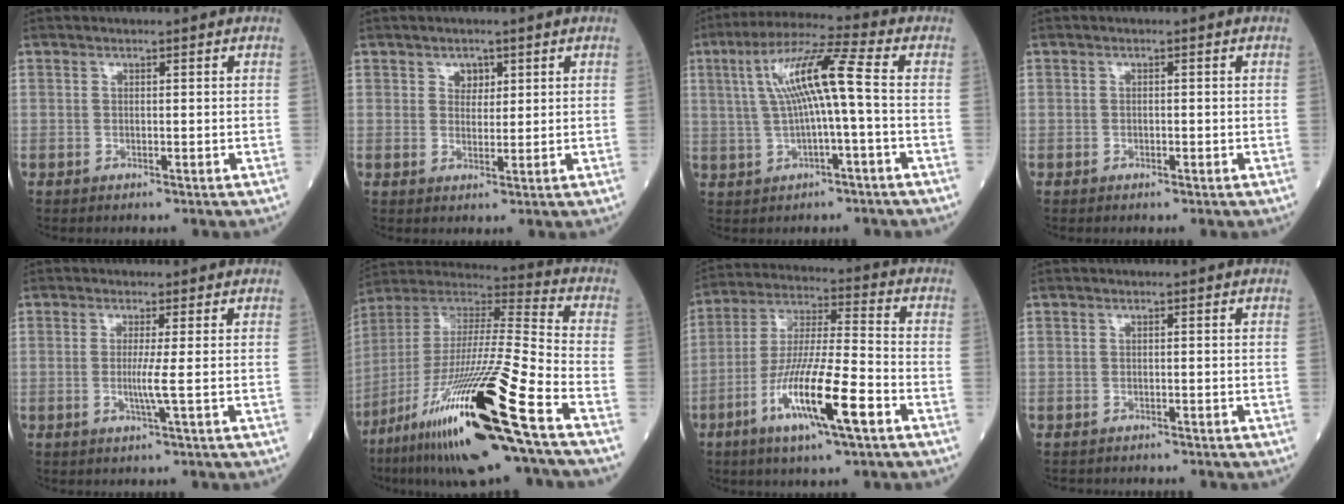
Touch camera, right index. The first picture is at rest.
{"total": 2.3, "force": [1.2, 1.6, 1.0], "torque": [-0.014, 0.000, 0.021]}
{"total": 10.2, "force": [0.8, 0.0, 10.1], "torque": [-0.190, 0.025, 0.016]}
{"total": 0.5, "force": [-0.2, 0.3, 0.3], "torque": [-0.006, 0.002, -0.001]}
{"total": 2.4, "force": [-0.3, -0.9, 2.2], "torque": [-0.042, -0.005, -0.008]}
{"total": 26.7, "force": [-14.5, 0.1, 22.4], "torque": [-0.421, -0.049, -0.268]}
{"total": 14.4, "force": [-6.4, 1.1, 12.8], "torque": [-0.250, -0.016, -0.115]}
{"total": 2.7, "force": [-2.5, 0.9, 0.5], "torque": [-0.009, -0.003, -0.033]}